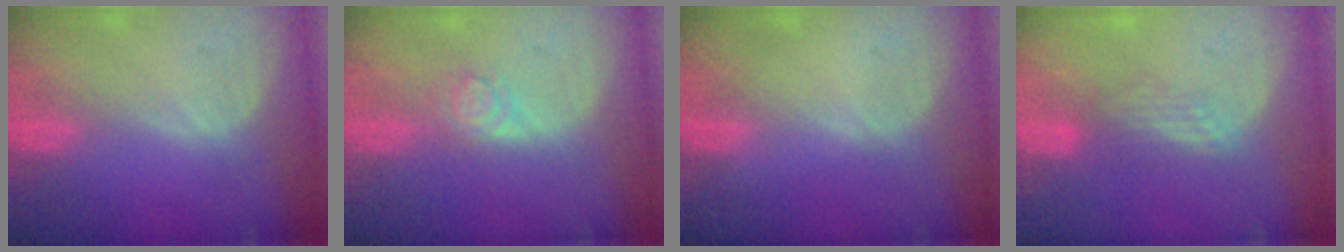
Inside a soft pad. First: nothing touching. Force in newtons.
{"total": 4.0, "press": 3.4, "slide": 2.2}
{"total": 0.0}
{"total": 2.8, "press": 2.7, "slide": 0.6}